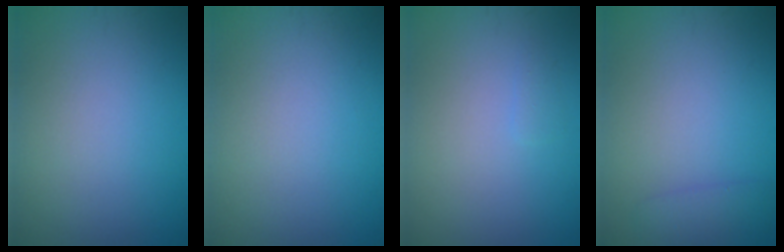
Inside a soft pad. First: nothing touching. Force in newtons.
{"total": 0.0}
{"total": 0.6, "press": 0.5, "slide": 0.1}
{"total": 1.7, "press": 1.6, "slide": 0.2}